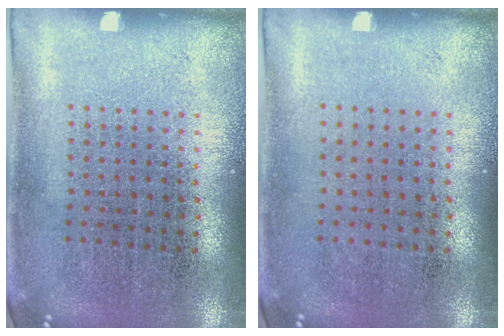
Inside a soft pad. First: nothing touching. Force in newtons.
{"total": 0.0}